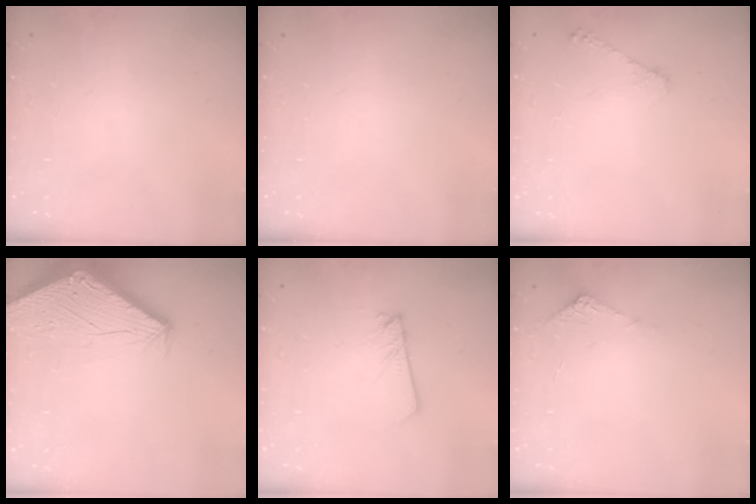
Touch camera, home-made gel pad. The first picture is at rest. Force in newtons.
{"total": 0.0}
{"total": 4.6, "press": 4.6, "slide": 0.4}
{"total": 2.9, "press": 2.9, "slide": 0.1}
{"total": 2.5, "press": 2.5, "slide": 0.2}
{"total": 6.5, "press": 6.4, "slide": 0.6}